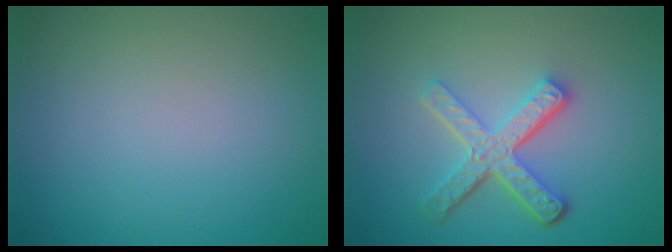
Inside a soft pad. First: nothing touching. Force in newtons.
{"total": 4.9, "press": 3.6, "slide": 3.3}